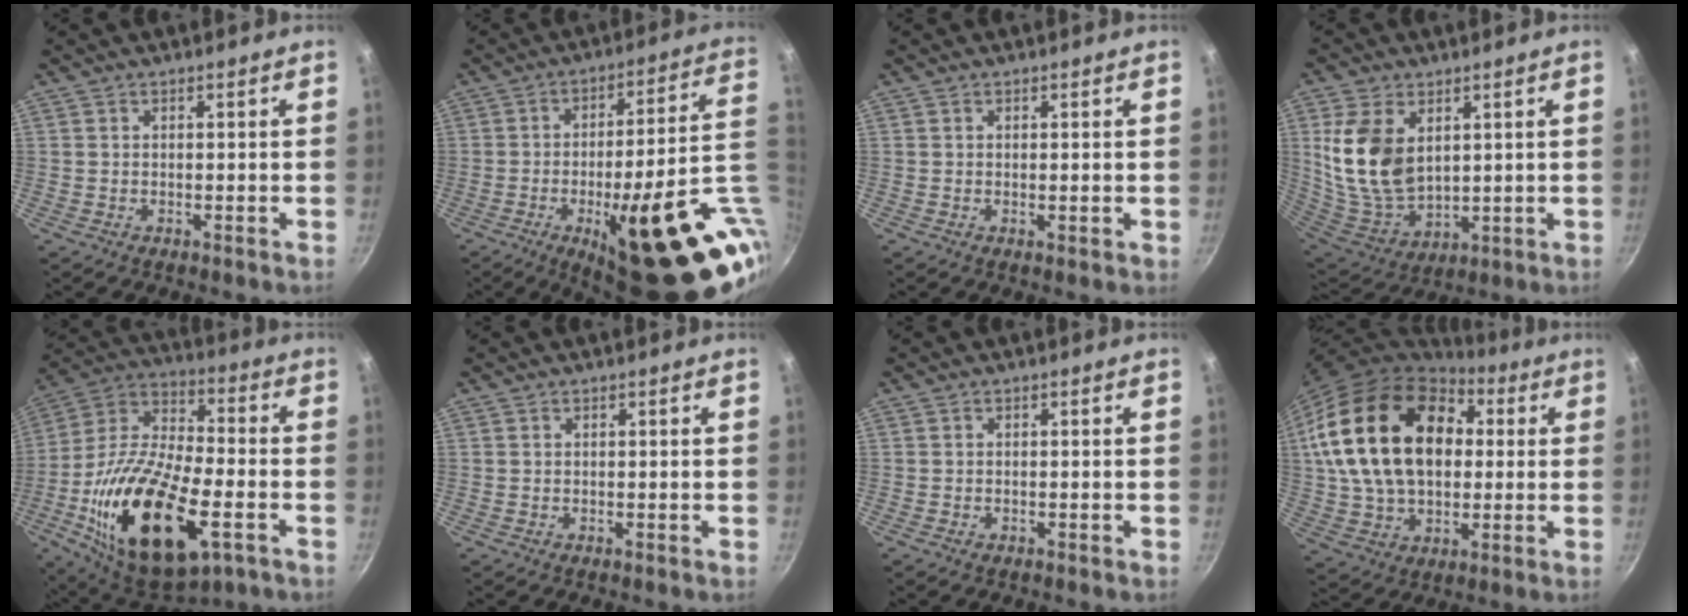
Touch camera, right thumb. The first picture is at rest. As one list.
[{"total": 29.6, "force": [-6.5, 8.7, 27.5], "torque": [-0.328, -0.001, -0.074]}, {"total": 0.7, "force": [0.1, 0.2, 0.7], "torque": [-0.009, -0.004, -0.001]}, {"total": 15.2, "force": [4.0, 9.8, 10.9], "torque": [-0.204, -0.033, 0.093]}, {"total": 28.3, "force": [-8.9, 13.2, 23.5], "torque": [-0.428, 0.015, -0.156]}, {"total": 0.0}, {"total": 0.5, "force": [-0.4, 0.2, 0.3], "torque": [-0.006, 0.001, -0.008]}, {"total": 25.5, "force": [5.1, 17.2, 18.0], "torque": [-0.307, 0.018, 0.092]}]